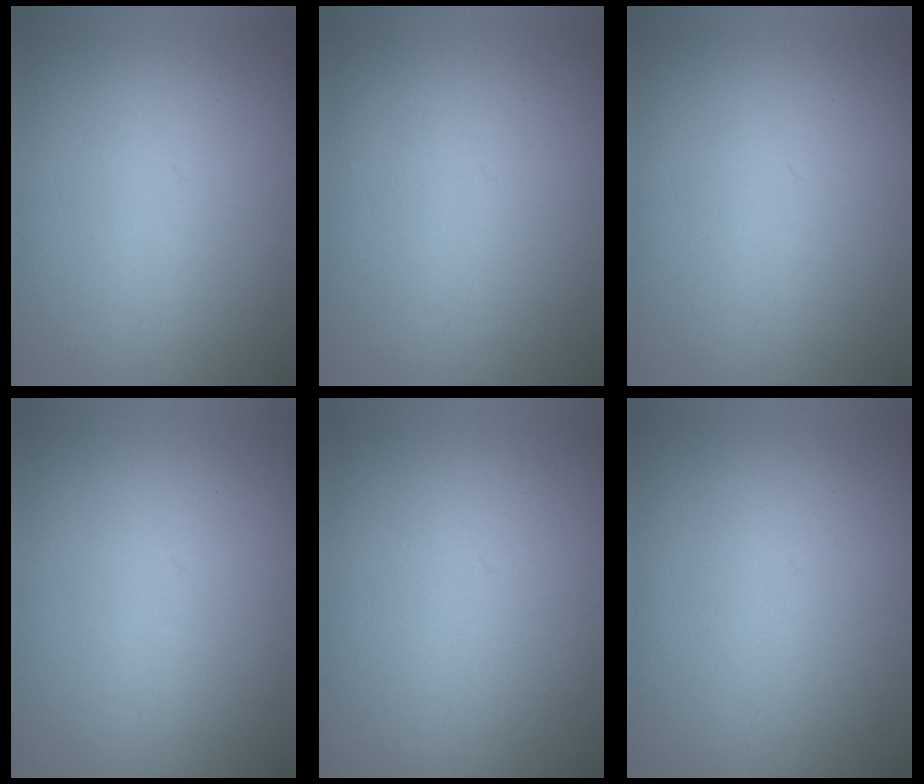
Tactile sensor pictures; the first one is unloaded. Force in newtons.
{"total": 0.0}
{"total": 1.1}
{"total": 1.0}
{"total": 3.6}
{"total": 4.2}